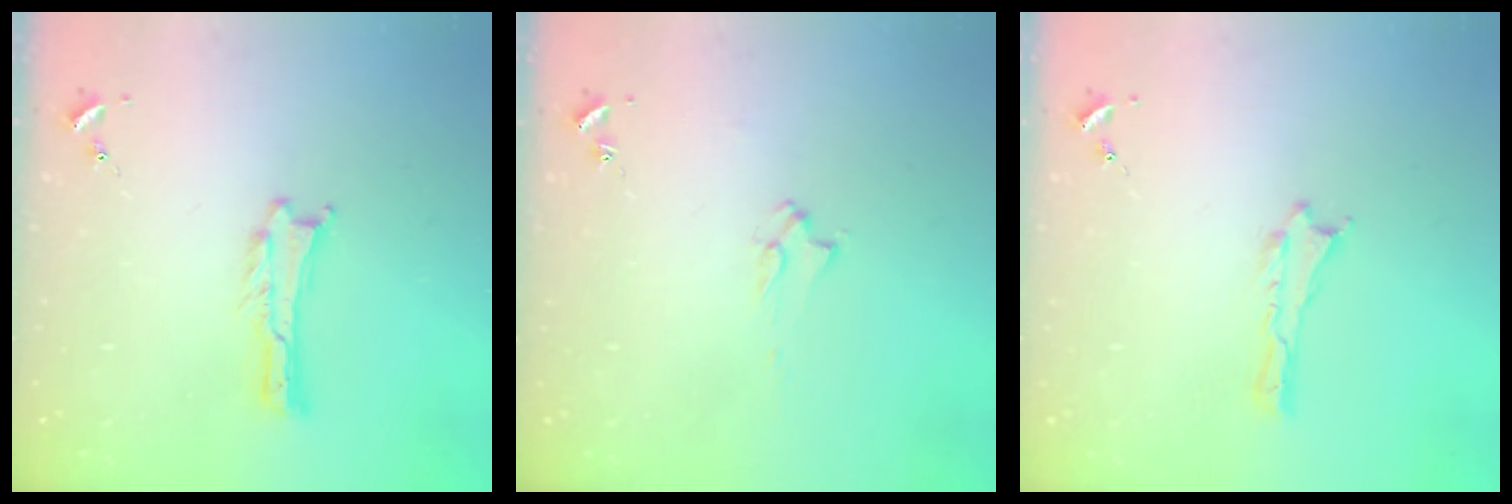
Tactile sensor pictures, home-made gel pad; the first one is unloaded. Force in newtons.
{"total": 2.0, "press": 2.0, "slide": 0.3}
{"total": 0.0}